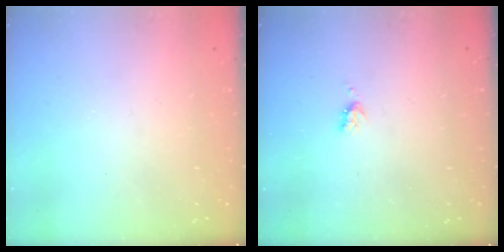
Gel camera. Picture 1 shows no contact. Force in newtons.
{"total": 3.3, "press": 3.3, "slide": 0.6}